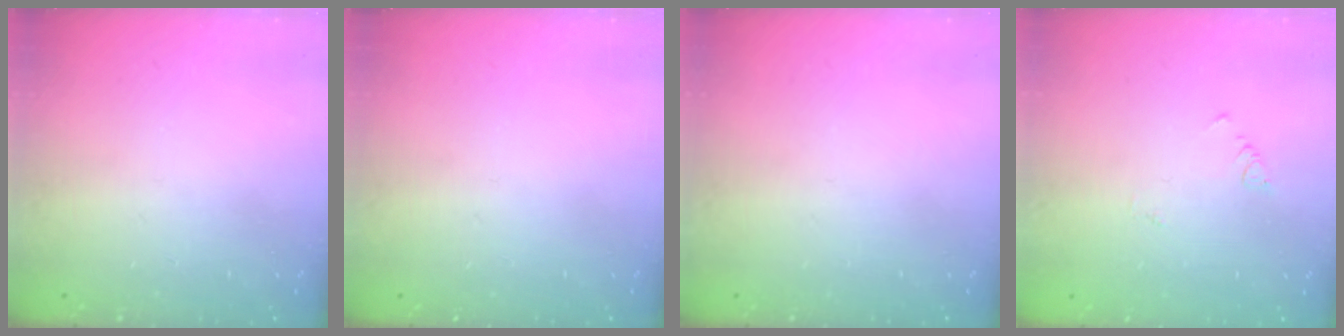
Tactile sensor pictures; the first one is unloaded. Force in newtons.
{"total": 0.0}
{"total": 0.0}
{"total": 1.8, "press": 1.7, "slide": 0.4}